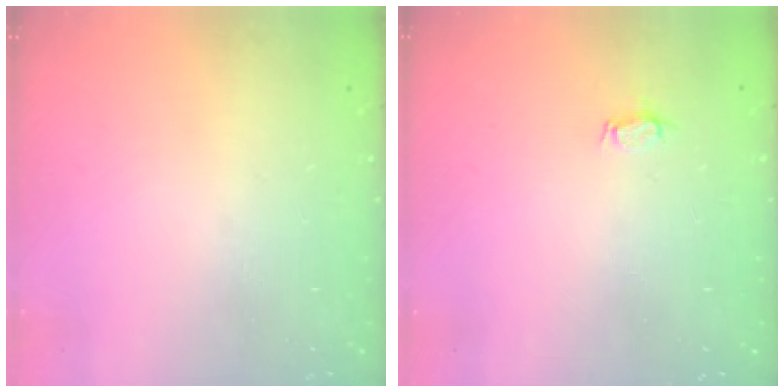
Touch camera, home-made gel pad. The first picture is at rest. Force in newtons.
{"total": 2.9, "press": 2.9, "slide": 0.4}